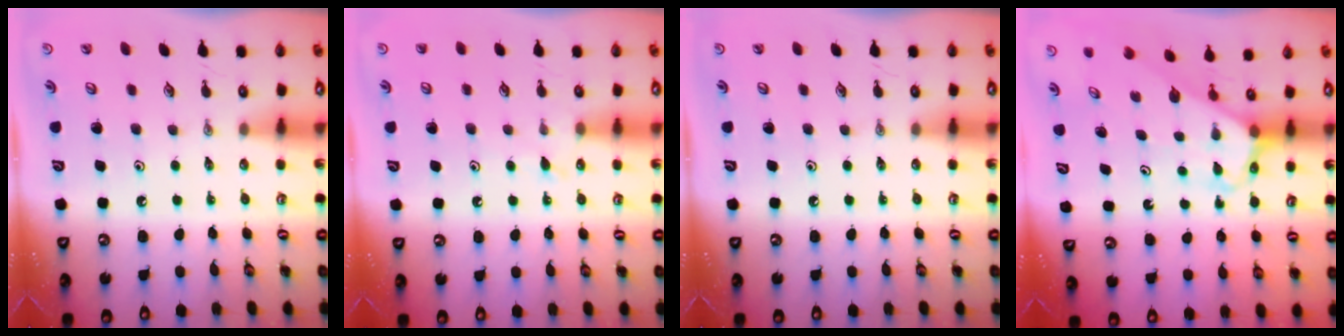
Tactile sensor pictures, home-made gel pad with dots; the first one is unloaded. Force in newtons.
{"total": 6.5, "press": 6.4, "slide": 0.7}
{"total": 0.0}
{"total": 3.2, "press": 3.2, "slide": 0.3}